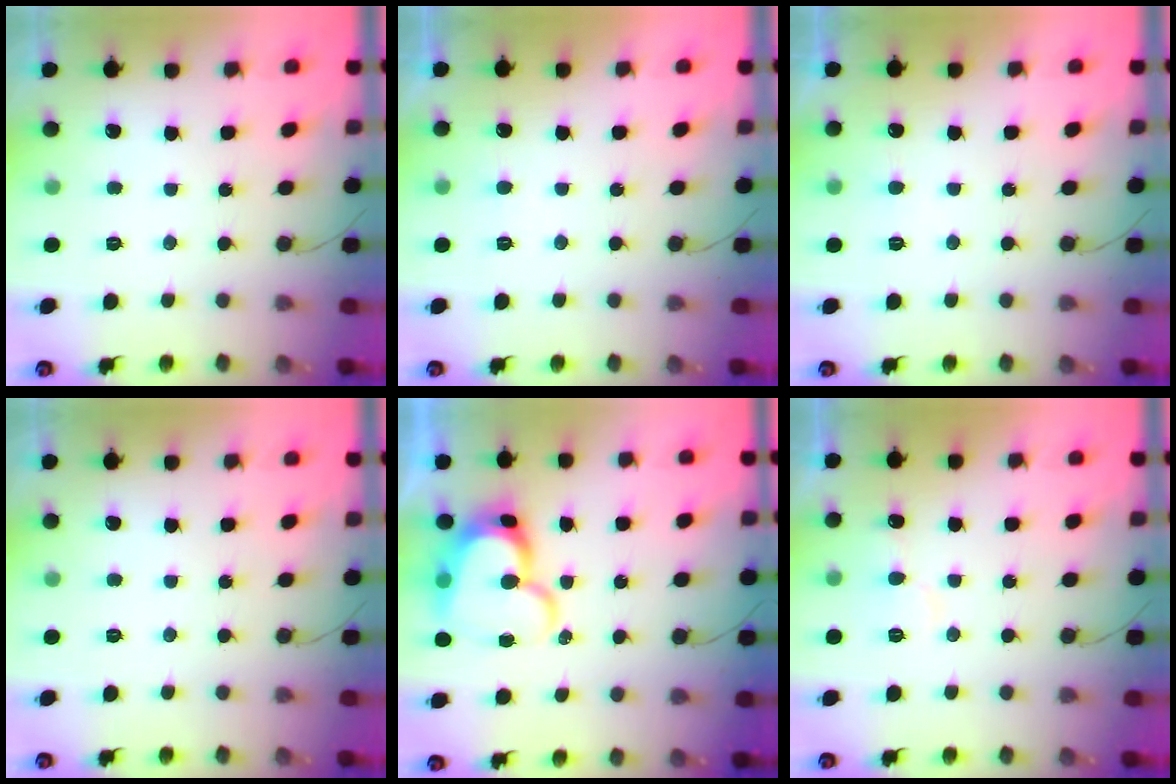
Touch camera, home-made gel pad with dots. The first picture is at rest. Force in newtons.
{"total": 3.3, "press": 3.3, "slide": 0.2}
{"total": 4.1, "press": 4.1, "slide": 0.4}
{"total": 0.0}
{"total": 16.3, "press": 16.2, "slide": 1.2}
{"total": 6.0, "press": 6.0, "slide": 0.2}